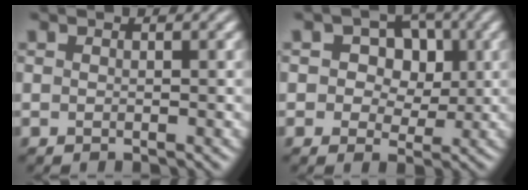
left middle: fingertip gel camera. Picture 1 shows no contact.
{"total": 5.3, "force": [1.7, 4.3, 2.6], "torque": [-0.023, 0.017, 0.005]}